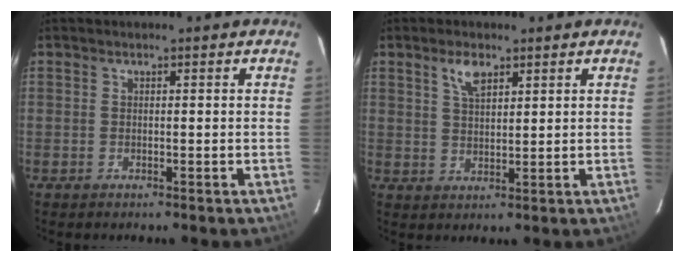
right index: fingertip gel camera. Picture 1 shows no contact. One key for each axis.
{"total": 4.3, "fx": 2.5, "fy": 1.9, "fz": 2.9, "tx": -0.053, "ty": 0.006, "tz": 0.048}